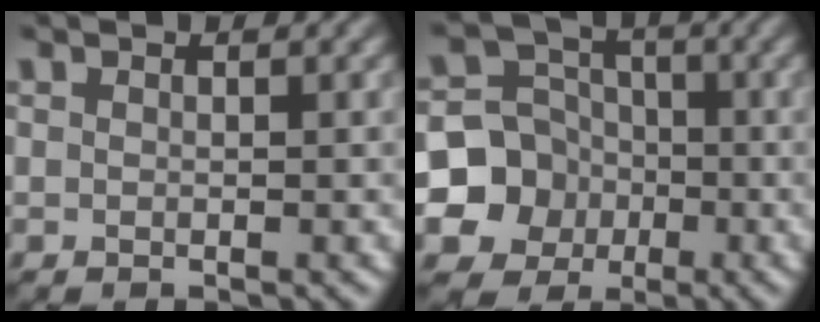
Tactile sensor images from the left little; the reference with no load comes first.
{"total": 8.0, "force": [-2.8, 7.2, 1.7], "torque": [-0.019, -0.012, -0.080]}